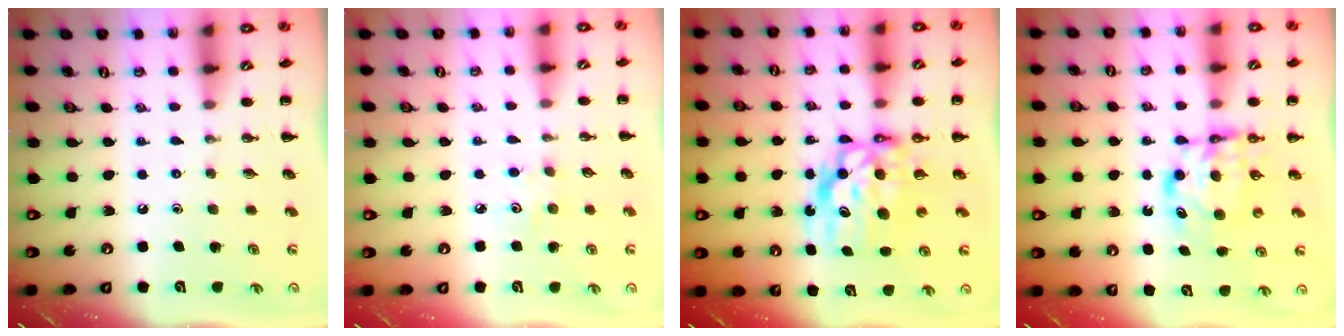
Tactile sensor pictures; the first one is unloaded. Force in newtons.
{"total": 2.9, "press": 2.8, "slide": 0.8}
{"total": 9.7, "press": 9.3, "slide": 2.7}
{"total": 5.7, "press": 5.6, "slide": 1.4}